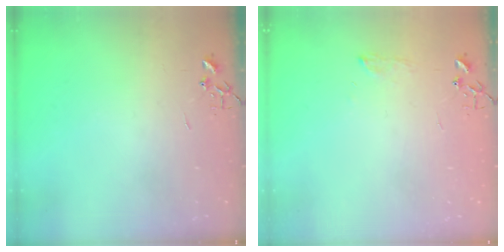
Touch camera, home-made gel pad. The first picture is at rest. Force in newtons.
{"total": 6.3, "press": 6.2, "slide": 0.8}